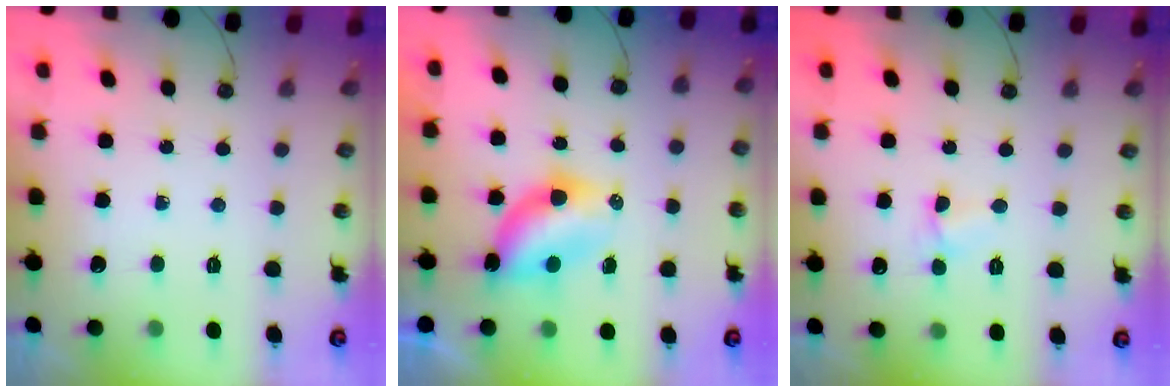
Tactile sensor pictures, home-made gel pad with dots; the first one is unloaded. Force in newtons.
{"total": 5.9, "press": 5.9, "slide": 0.4}
{"total": 3.7, "press": 3.7, "slide": 0.4}